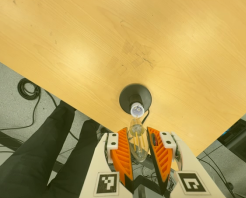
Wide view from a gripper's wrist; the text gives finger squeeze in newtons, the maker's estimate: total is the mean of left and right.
{"total": 9.6, "left": 9.1, "right": 10.1}